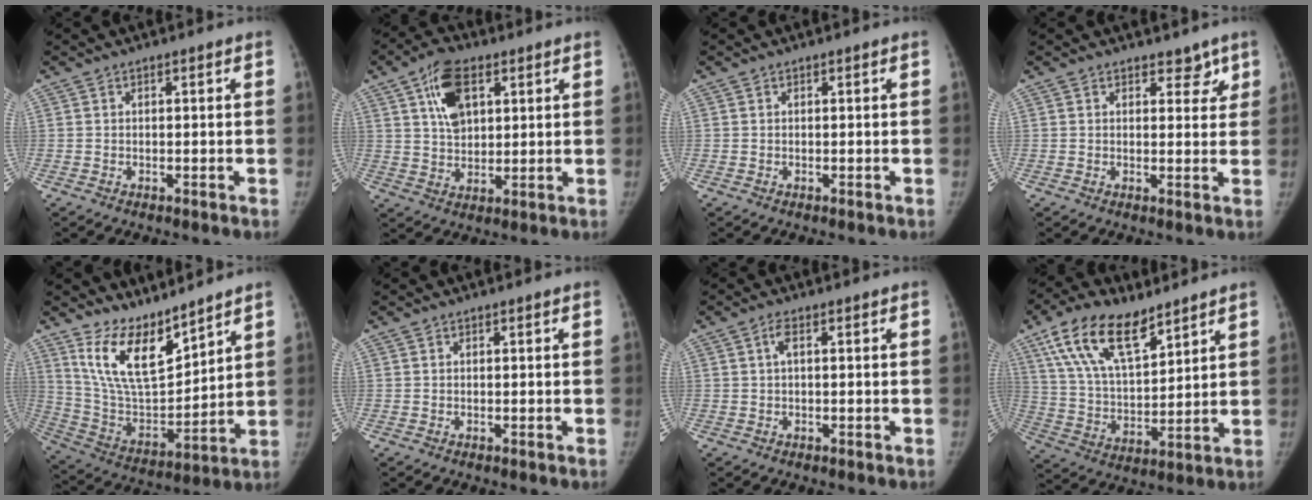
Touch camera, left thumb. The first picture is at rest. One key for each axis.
{"total": 9.7, "fx": 4.1, "fy": 5.8, "fz": 6.7, "tx": -0.097, "ty": -0.010, "tz": 0.073}
{"total": 0.0}
{"total": 3.3, "fx": 2.3, "fy": 2.0, "fz": 1.3, "tx": 0.015, "ty": -0.012, "tz": 0.028}
{"total": 14.5, "fx": 10.8, "fy": 5.3, "fz": 8.1, "tx": -0.116, "ty": -0.077, "tz": 0.222}
{"total": 0.0}
{"total": 1.7, "fx": 0.3, "fy": 0.7, "fz": 1.6, "tx": -0.035, "ty": 0.006, "tz": 0.007}
{"total": 16.8, "fx": 10.4, "fy": 7.4, "fz": 10.9, "tx": -0.173, "ty": -0.036, "tz": 0.199}